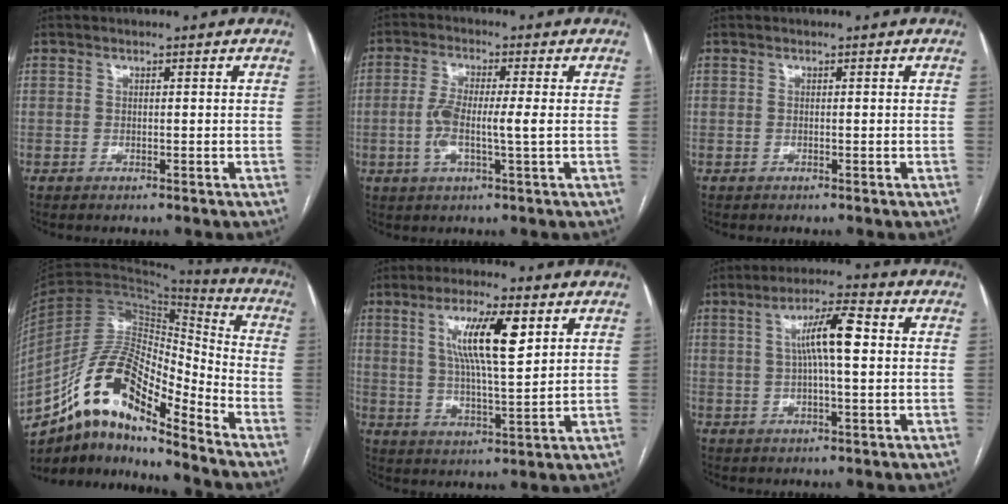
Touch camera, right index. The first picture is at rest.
{"total": 6.1, "force": [-0.6, 0.6, 6.1], "torque": [-0.129, 0.003, -0.014]}
{"total": 0.0}
{"total": 15.7, "force": [-11.0, 4.3, 10.5], "torque": [-0.189, 0.042, -0.194]}
{"total": 10.7, "force": [4.0, 1.8, 9.8], "torque": [-0.175, 0.006, 0.070]}
{"total": 8.2, "force": [1.3, 1.1, 8.0], "torque": [-0.143, 0.019, 0.018]}